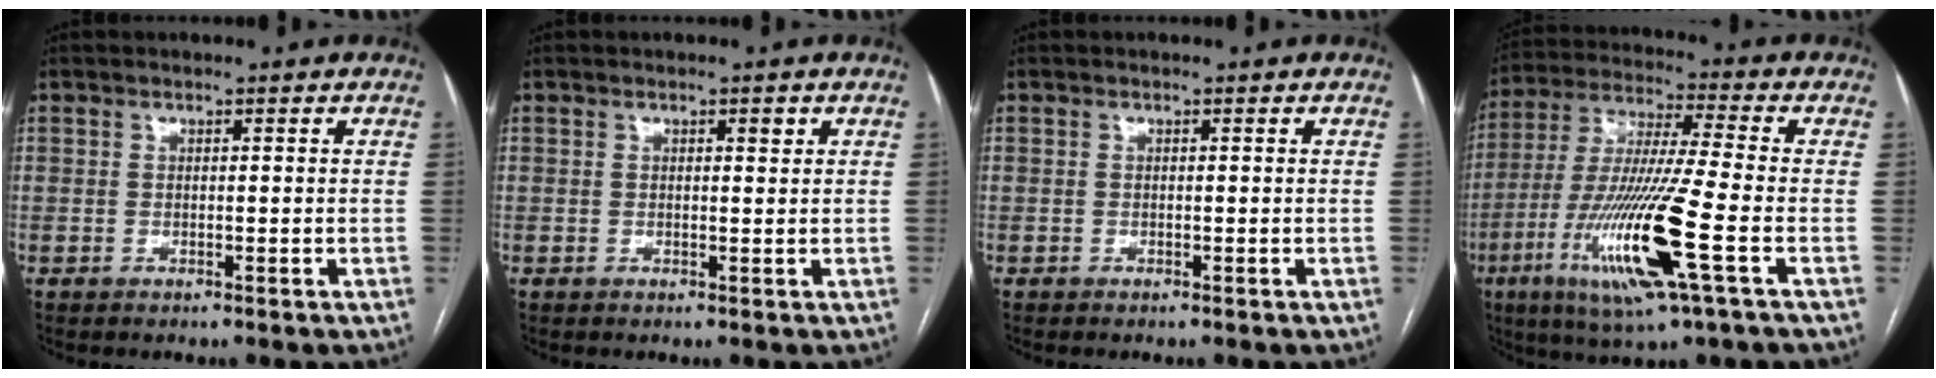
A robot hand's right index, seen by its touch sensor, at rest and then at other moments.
{"total": 1.0, "force": [0.5, 0.3, 0.8], "torque": [-0.012, 0.001, 0.006]}
{"total": 0.0}
{"total": 17.4, "force": [-6.0, 0.1, 16.3], "torque": [-0.340, -0.028, -0.114]}